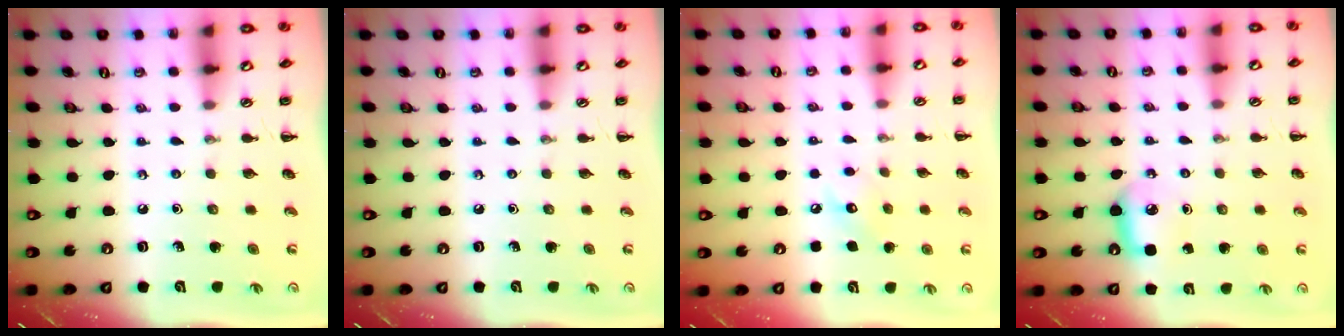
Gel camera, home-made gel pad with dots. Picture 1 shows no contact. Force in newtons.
{"total": 0.0}
{"total": 6.8, "press": 6.7, "slide": 0.9}
{"total": 6.3, "press": 6.2, "slide": 1.4}